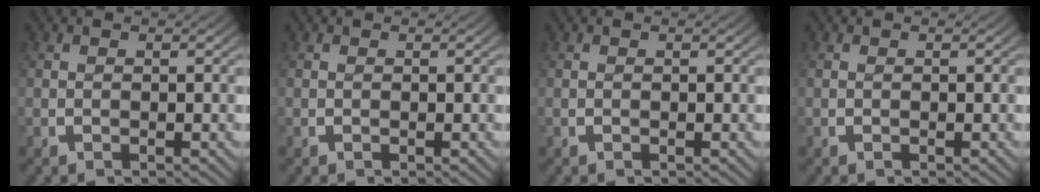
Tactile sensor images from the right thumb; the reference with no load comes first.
{"total": 0.0}
{"total": 0.0}
{"total": 0.0}